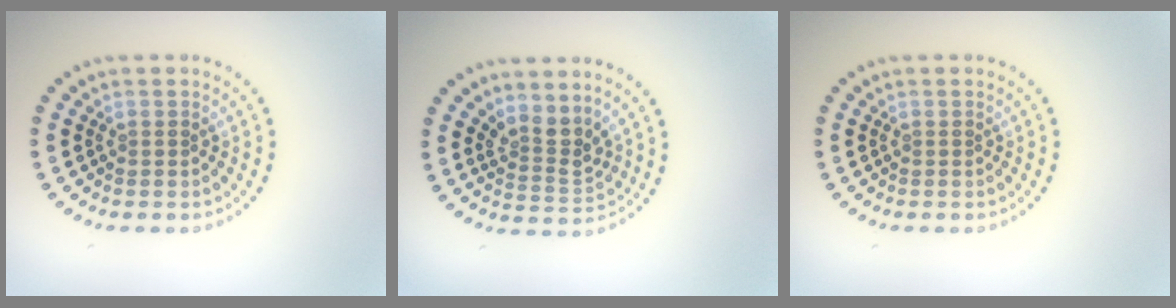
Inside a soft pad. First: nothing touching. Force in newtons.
{"total": 2.7, "press": 2.0, "slide": 1.9}
{"total": 0.0}